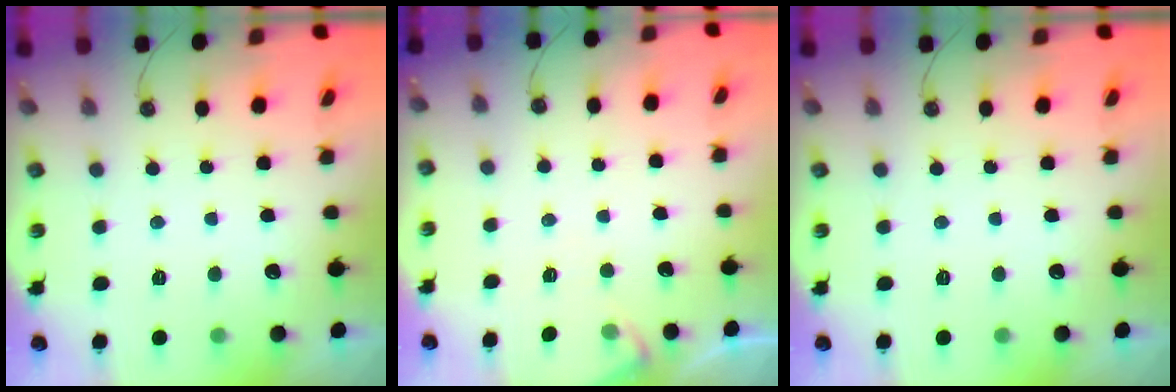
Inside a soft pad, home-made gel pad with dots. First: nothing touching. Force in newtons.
{"total": 3.9, "press": 3.9, "slide": 0.6}
{"total": 0.0}